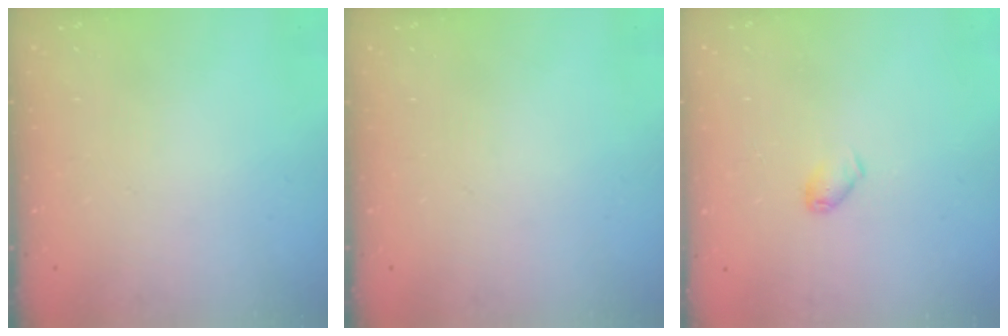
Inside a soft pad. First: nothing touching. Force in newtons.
{"total": 0.0}
{"total": 3.4, "press": 3.3, "slide": 0.6}